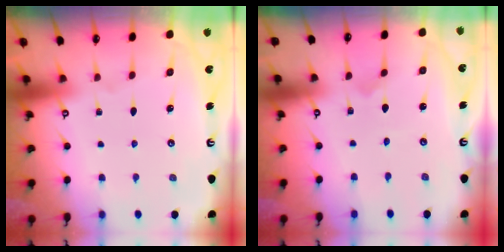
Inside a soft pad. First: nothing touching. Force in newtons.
{"total": 0.0}